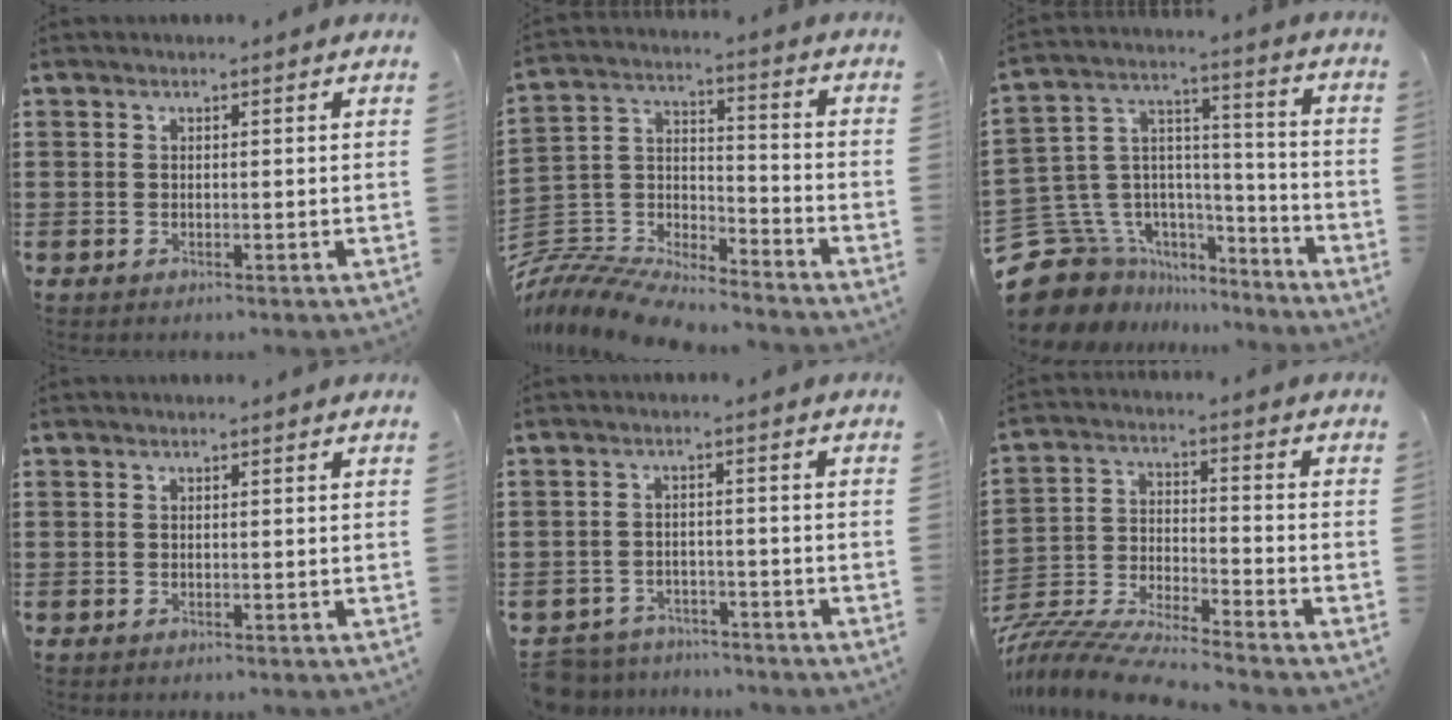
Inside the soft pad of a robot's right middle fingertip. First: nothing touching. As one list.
[{"total": 9.7, "force": [-9.4, 1.5, 1.4], "torque": [-0.050, 0.010, -0.197]}, {"total": 11.1, "force": [-7.4, 8.0, 2.2], "torque": [-0.097, 0.004, -0.141]}, {"total": 0.0}, {"total": 4.2, "force": [-4.1, 0.9, -0.1], "torque": [-0.011, 0.003, -0.090]}, {"total": 8.8, "force": [-8.7, 0.4, 1.7], "torque": [-0.044, 0.002, -0.177]}]